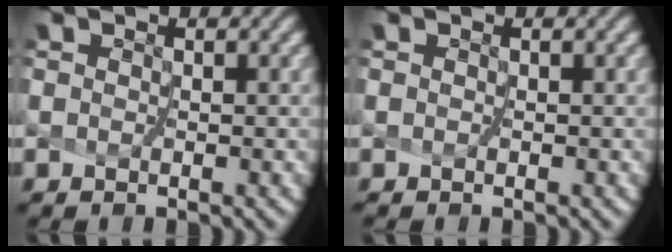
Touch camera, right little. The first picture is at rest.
{"total": 0.0}